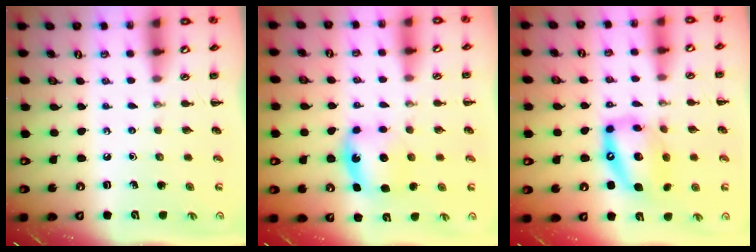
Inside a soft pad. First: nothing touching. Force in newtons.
{"total": 6.3, "press": 6.3, "slide": 0.6}
{"total": 13.1, "press": 12.6, "slide": 3.4}